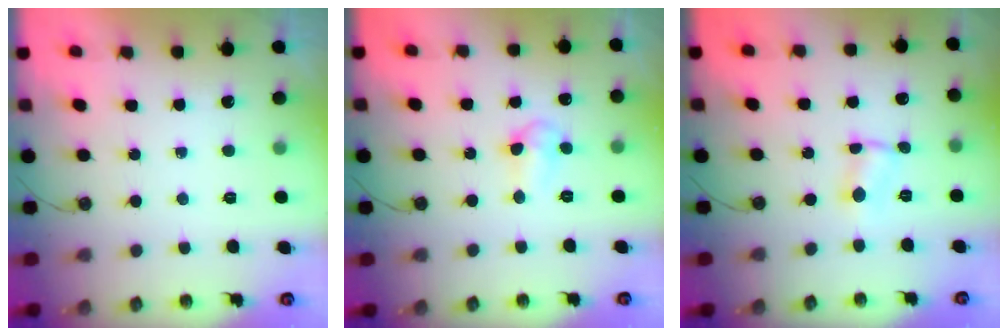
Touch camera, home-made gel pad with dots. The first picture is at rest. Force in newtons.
{"total": 5.4, "press": 5.3, "slide": 0.9}
{"total": 1.5, "press": 1.5, "slide": 0.2}